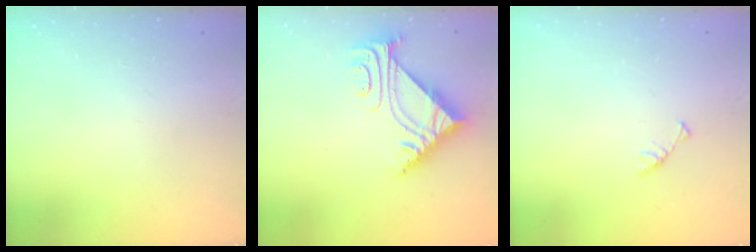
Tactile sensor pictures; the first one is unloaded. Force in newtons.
{"total": 7.5, "press": 7.4, "slide": 0.8}
{"total": 3.0, "press": 3.0, "slide": 0.3}